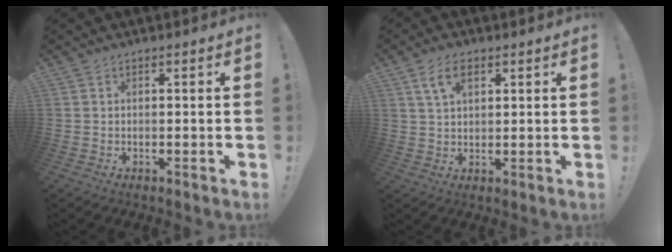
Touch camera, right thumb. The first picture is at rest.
{"total": 6.7, "force": [3.0, 3.5, 4.8], "torque": [-0.091, 0.002, 0.057]}